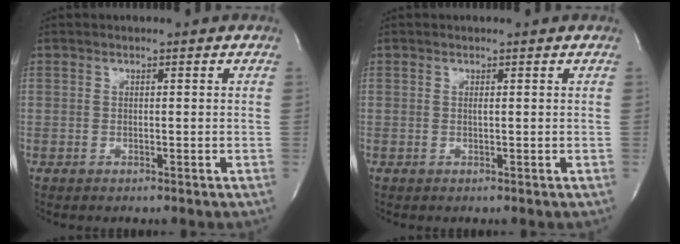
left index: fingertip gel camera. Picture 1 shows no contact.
{"total": 0.5, "force": [0.2, -0.1, 0.5], "torque": [-0.011, 0.003, 0.005]}